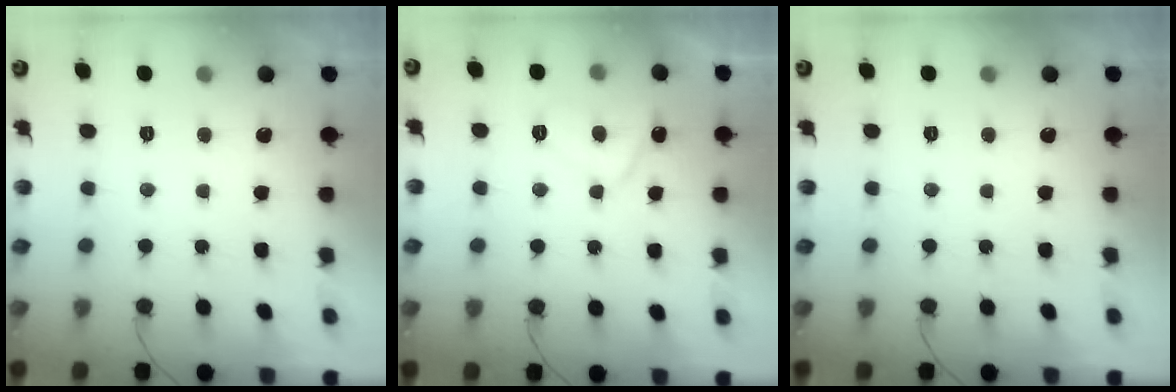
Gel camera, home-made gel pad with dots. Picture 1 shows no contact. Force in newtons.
{"total": 5.4, "press": 5.2, "slide": 1.2}
{"total": 0.0}